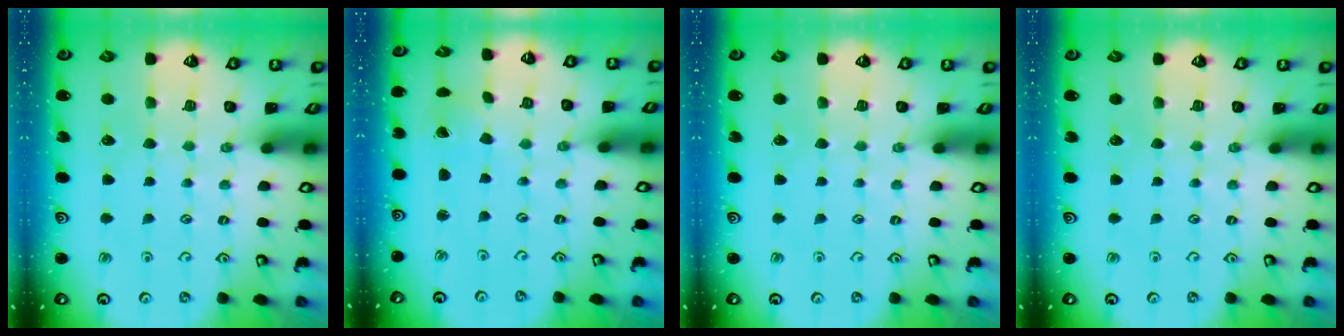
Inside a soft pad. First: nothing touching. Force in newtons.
{"total": 0.8, "press": 0.8, "slide": 0.0}
{"total": 0.0}
{"total": 0.0}